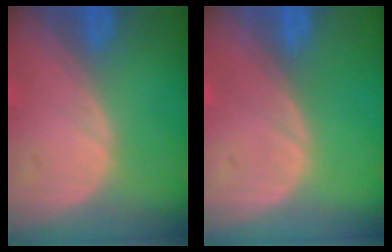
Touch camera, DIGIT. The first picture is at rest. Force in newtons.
{"total": 0.0}